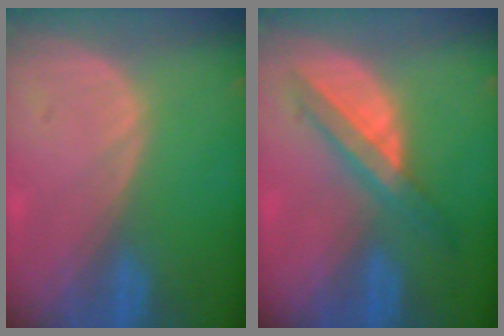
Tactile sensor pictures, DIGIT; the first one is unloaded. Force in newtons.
{"total": 5.7, "press": 5.5, "slide": 1.3}